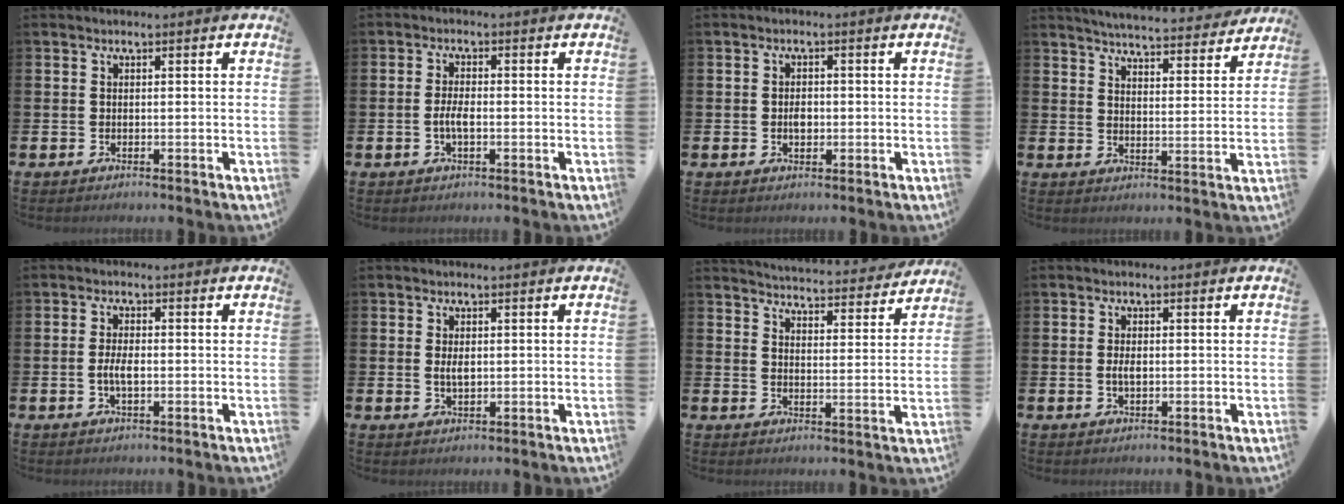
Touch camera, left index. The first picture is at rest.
{"total": 2.5, "force": [-0.6, 1.0, 2.3], "torque": [-0.045, -0.003, -0.015]}
{"total": 2.0, "force": [-0.1, 1.3, 1.5], "torque": [-0.009, -0.003, -0.008]}
{"total": 5.5, "force": [5.5, 0.2, 0.7], "torque": [-0.017, -0.046, 0.091]}
{"total": 3.0, "force": [-0.4, 1.3, 2.6], "torque": [-0.037, -0.003, -0.011]}
{"total": 2.0, "force": [0.3, 1.0, 1.7], "torque": [-0.024, 0.000, 0.001]}
{"total": 4.9, "force": [4.9, 0.3, 0.3], "torque": [-0.017, -0.044, 0.082]}
{"total": 1.8, "force": [-0.1, 0.9, 1.6], "torque": [-0.027, 0.001, -0.003]}